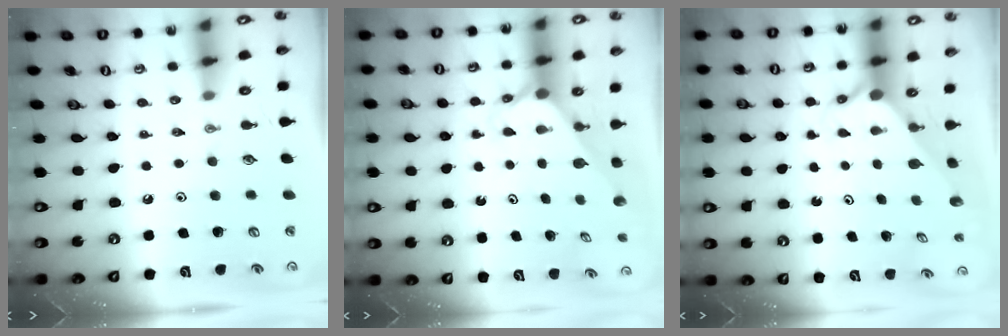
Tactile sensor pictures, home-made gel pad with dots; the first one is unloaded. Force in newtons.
{"total": 2.3, "press": 2.3, "slide": 0.2}
{"total": 2.2, "press": 2.2, "slide": 0.2}